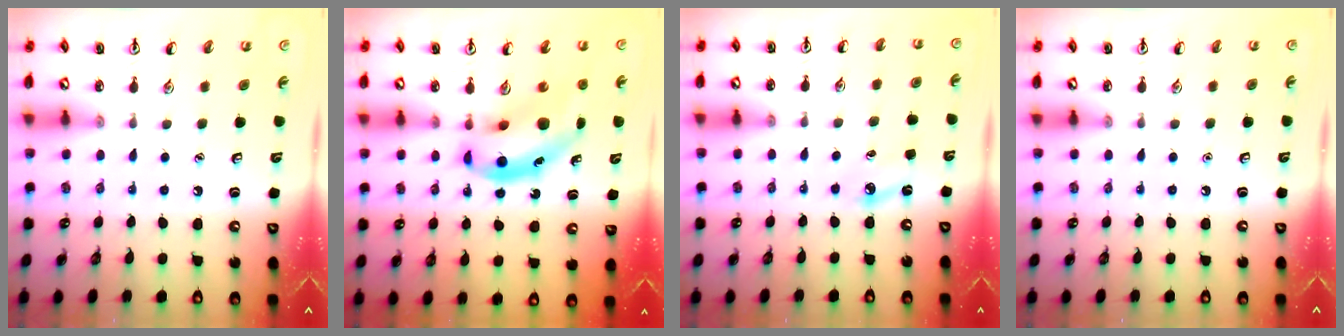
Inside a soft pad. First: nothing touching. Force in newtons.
{"total": 11.9, "press": 11.4, "slide": 3.3}
{"total": 4.5, "press": 4.3, "slide": 1.4}
{"total": 0.0}